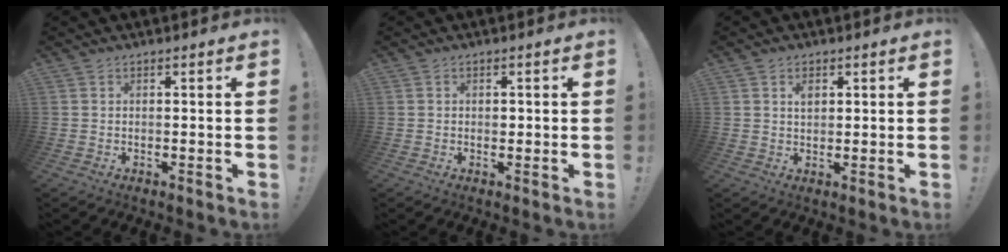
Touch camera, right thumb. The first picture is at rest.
{"total": 0.8, "force": [0.0, 0.8, 0.3], "torque": [0.000, -0.001, -0.001]}
{"total": 2.5, "force": [1.0, 1.7, 1.5], "torque": [-0.011, -0.004, 0.013]}